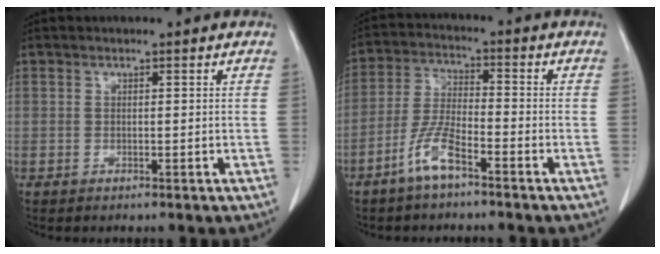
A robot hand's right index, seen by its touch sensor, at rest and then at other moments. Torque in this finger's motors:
{"motor_torque": [0.86, -0.79, 0.23, 0.06]}